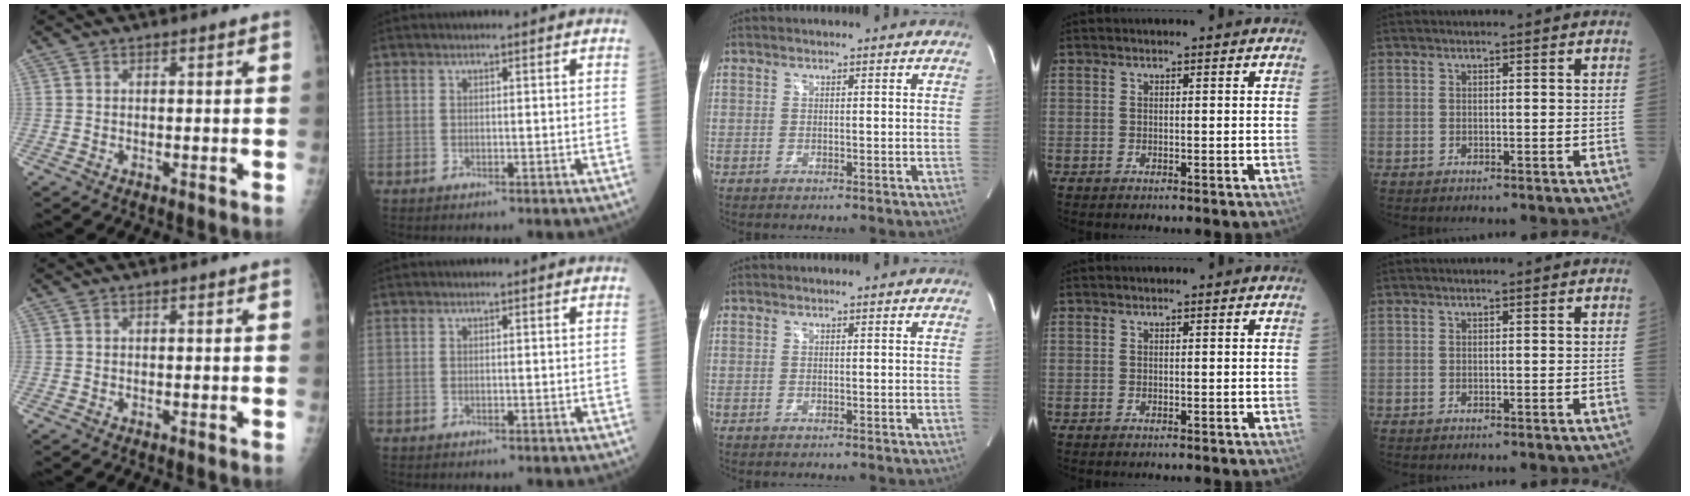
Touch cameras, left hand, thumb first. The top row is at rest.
{}